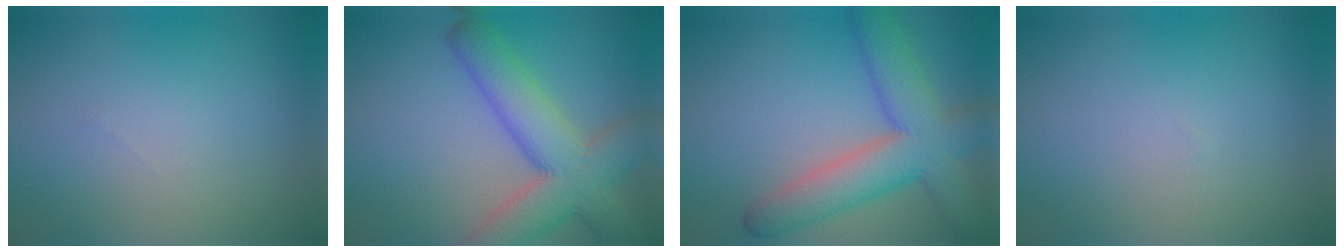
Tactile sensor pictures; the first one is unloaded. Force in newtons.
{"total": 8.7, "press": 8.7, "slide": 0.5}
{"total": 8.3, "press": 8.3, "slide": 0.5}
{"total": 0.0}